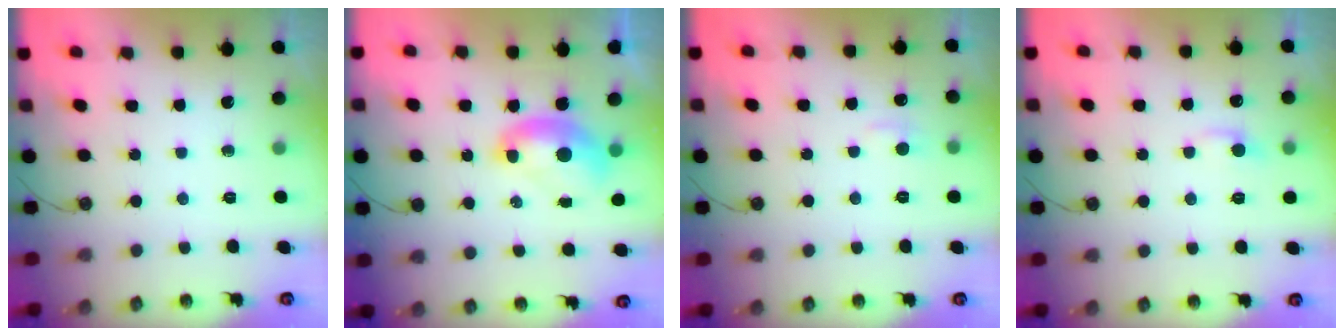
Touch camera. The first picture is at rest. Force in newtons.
{"total": 2.2, "press": 2.2, "slide": 0.3}
{"total": 1.8, "press": 1.7, "slide": 0.6}
{"total": 0.7, "press": 0.4, "slide": 0.6}